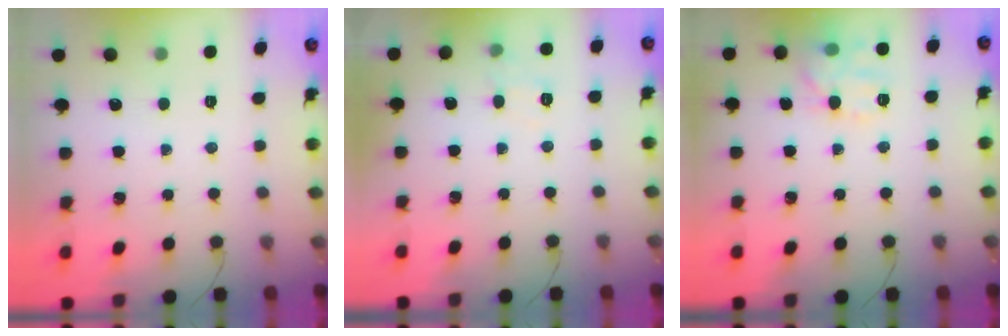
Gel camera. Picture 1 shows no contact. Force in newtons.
{"total": 4.3, "press": 4.0, "slide": 1.6}
{"total": 11.9, "press": 11.9, "slide": 0.2}